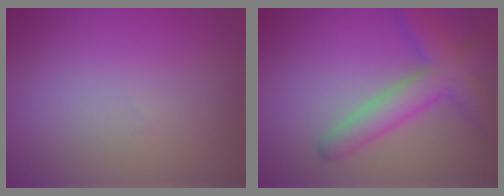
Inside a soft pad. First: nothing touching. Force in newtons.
{"total": 5.5, "press": 5.5, "slide": 0.2}